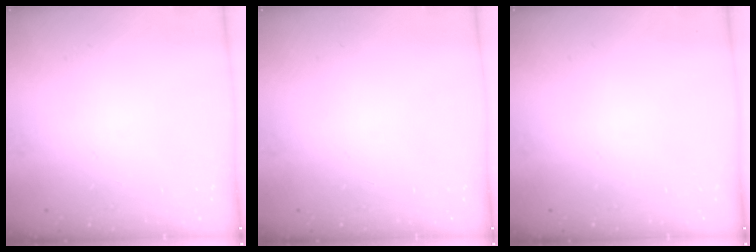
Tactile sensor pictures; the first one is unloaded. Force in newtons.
{"total": 0.0}
{"total": 0.0}